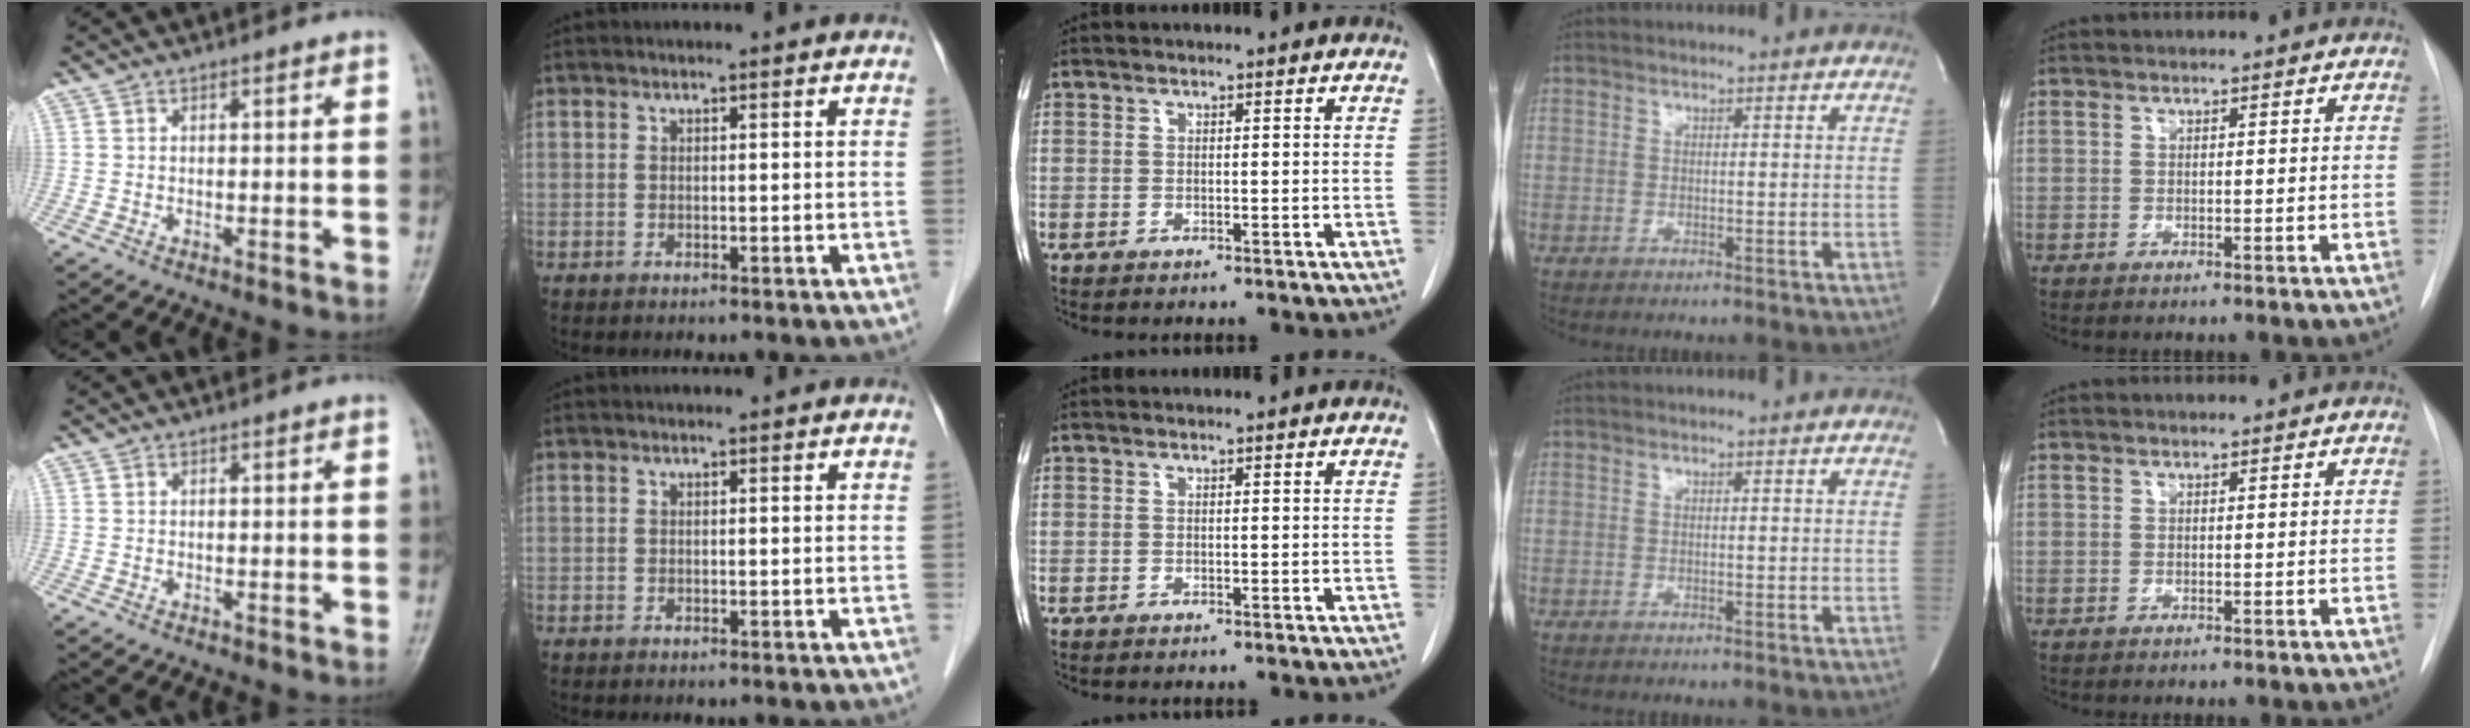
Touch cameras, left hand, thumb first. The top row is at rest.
{}